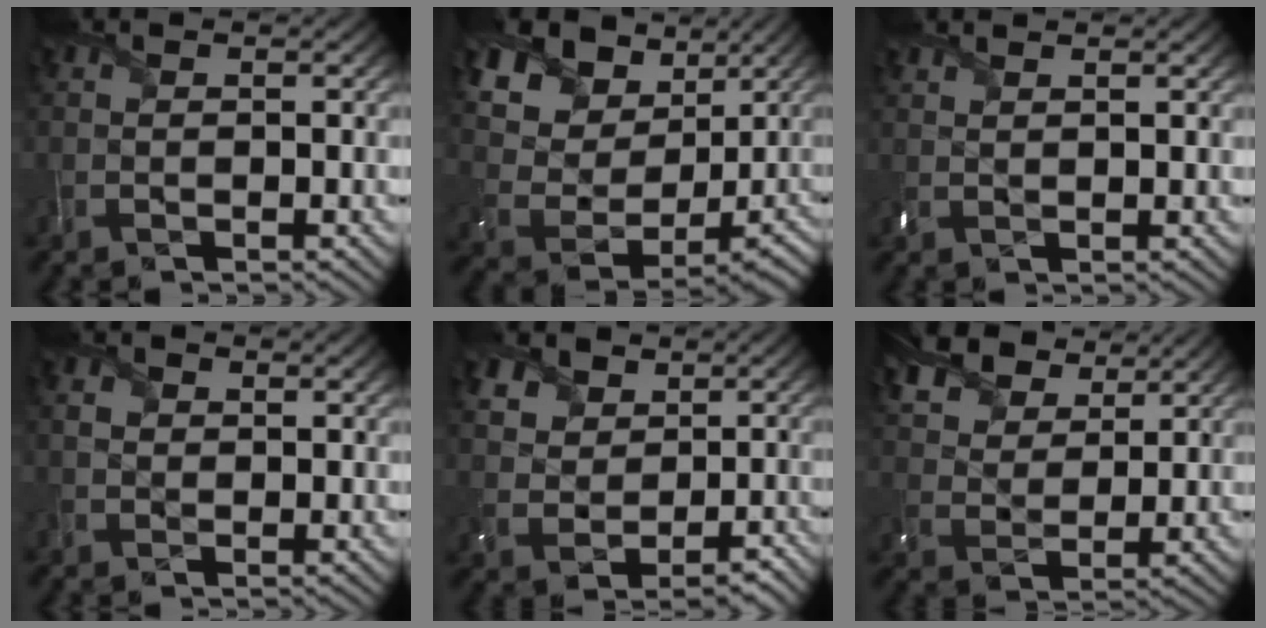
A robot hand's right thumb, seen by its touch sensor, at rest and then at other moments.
{"total": 15.3, "force": [7.9, 10.9, 7.3], "torque": [-0.198, 0.026, 0.159]}
{"total": 1.3, "force": [1.2, 0.0, 0.5], "torque": [-0.020, 0.003, 0.030]}
{"total": 1.7, "force": [0.4, 1.5, 0.7], "torque": [-0.024, -0.003, 0.006]}
{"total": 6.8, "force": [2.3, 5.5, 3.2], "torque": [-0.092, 0.009, 0.039]}
{"total": 10.6, "force": [7.5, 5.4, 5.3], "torque": [-0.161, 0.021, 0.132]}